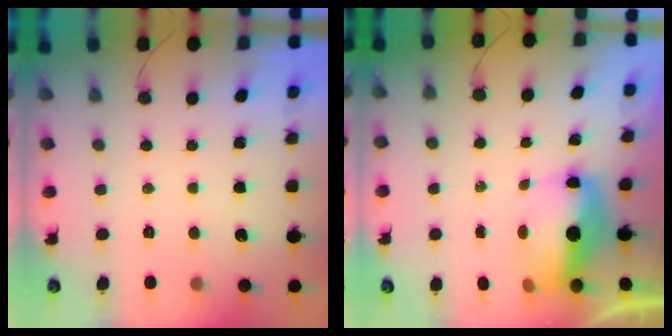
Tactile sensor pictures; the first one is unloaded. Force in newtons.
{"total": 8.8, "press": 8.6, "slide": 1.9}